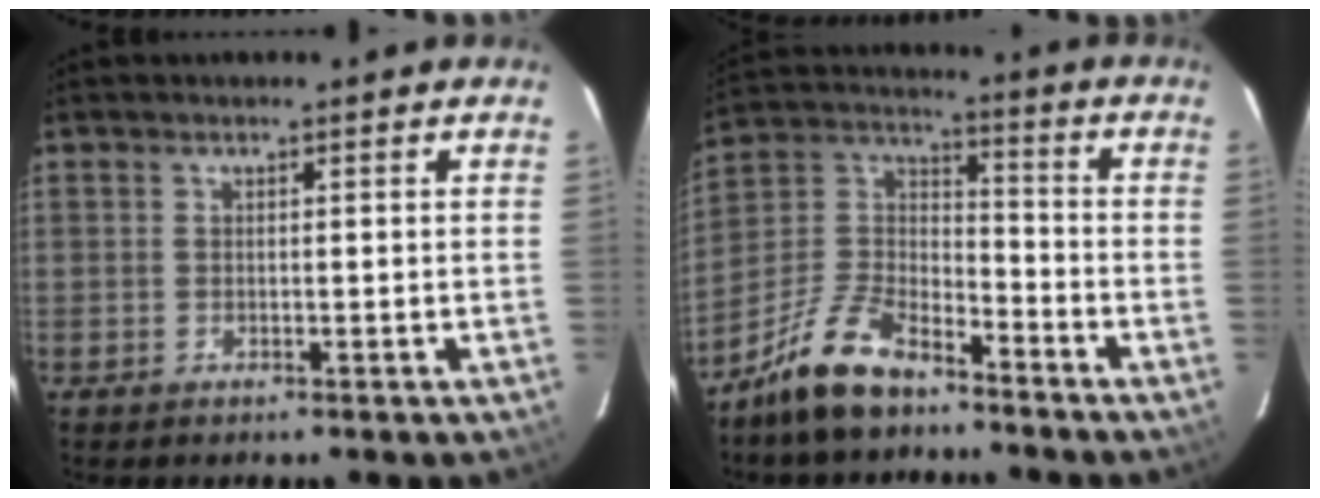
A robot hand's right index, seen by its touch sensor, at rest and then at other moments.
{"total": 12.9, "force": [-9.2, 5.4, 7.2], "torque": [-0.164, 0.022, -0.177]}